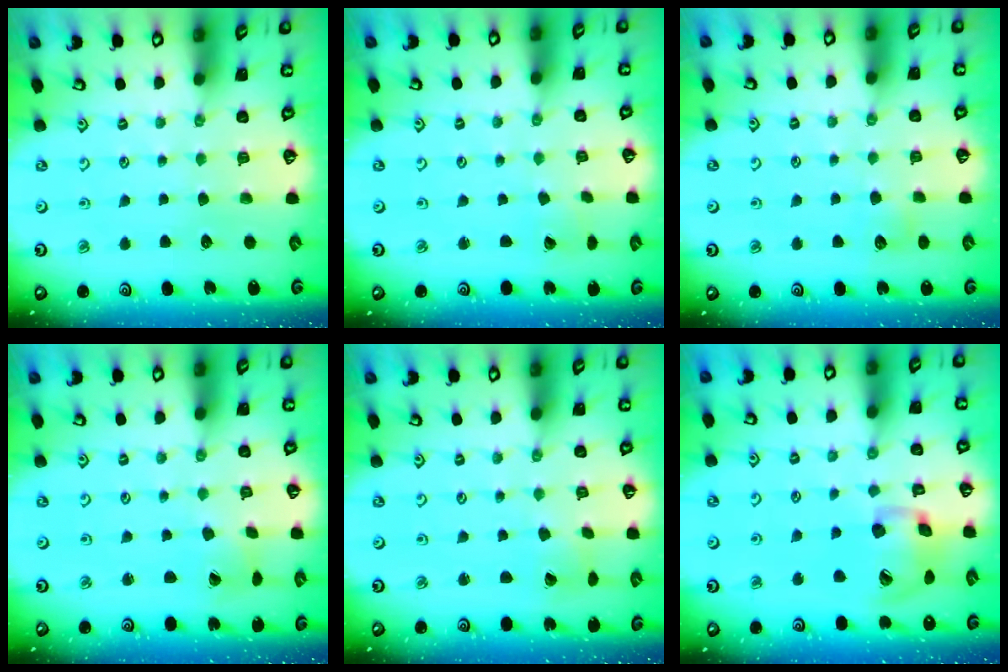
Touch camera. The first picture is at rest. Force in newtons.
{"total": 2.0, "press": 2.0, "slide": 0.2}
{"total": 3.7, "press": 3.7, "slide": 0.4}
{"total": 1.5, "press": 1.5, "slide": 0.2}
{"total": 2.9, "press": 2.9, "slide": 0.2}
{"total": 15.4, "press": 15.2, "slide": 2.2}